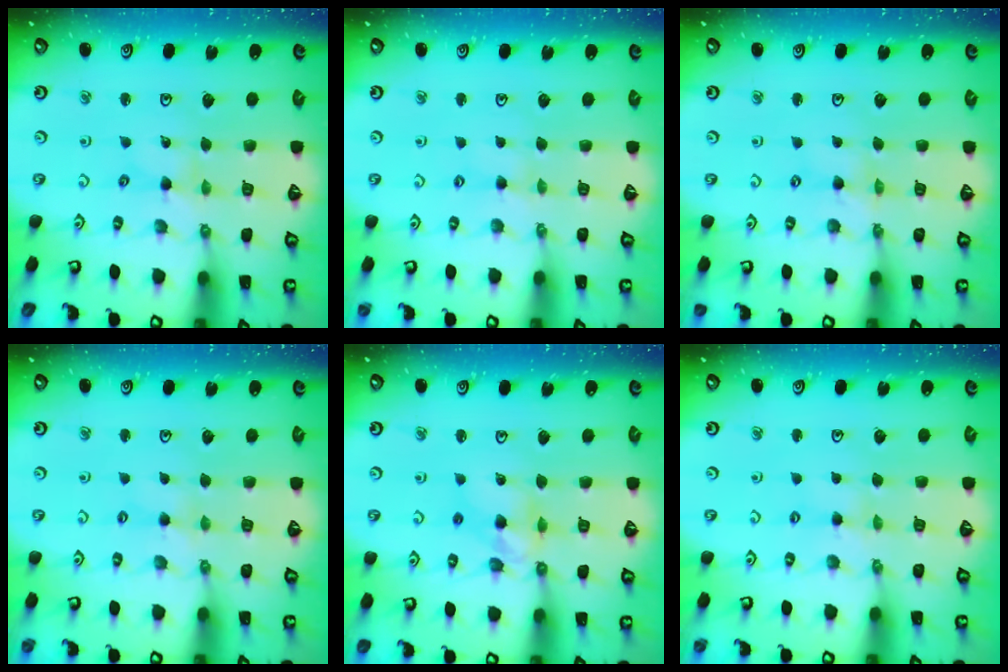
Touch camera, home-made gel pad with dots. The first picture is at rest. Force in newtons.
{"total": 1.5, "press": 1.5, "slide": 0.3}
{"total": 0.0}
{"total": 1.8, "press": 1.8, "slide": 0.4}
{"total": 7.2, "press": 7.1, "slide": 0.7}
{"total": 2.0, "press": 2.0, "slide": 0.3}